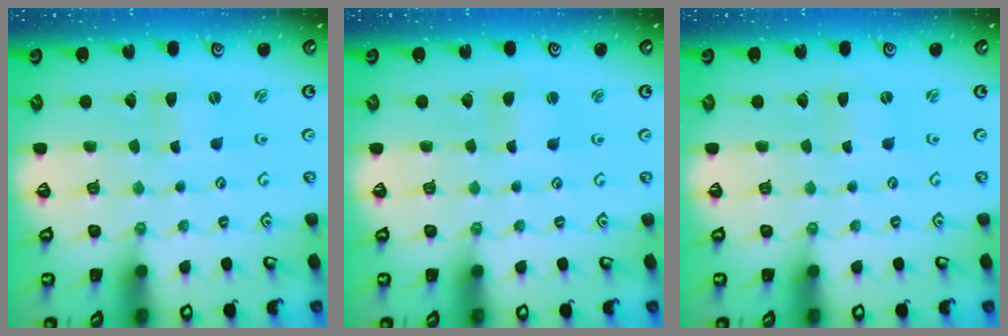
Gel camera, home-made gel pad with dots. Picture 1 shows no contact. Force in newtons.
{"total": 1.3, "press": 1.3, "slide": 0.3}
{"total": 0.0}